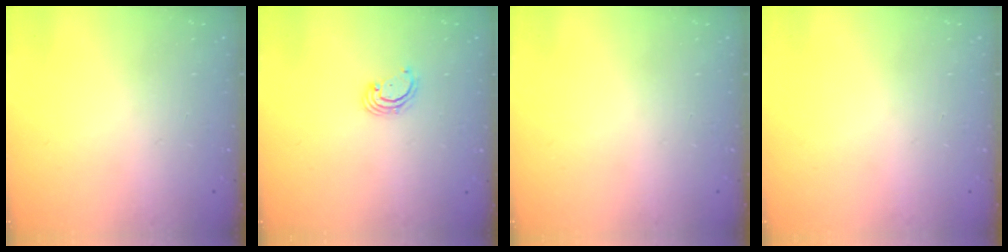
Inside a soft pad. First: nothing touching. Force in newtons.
{"total": 2.3, "press": 2.3, "slide": 0.1}
{"total": 0.0}
{"total": 0.0}